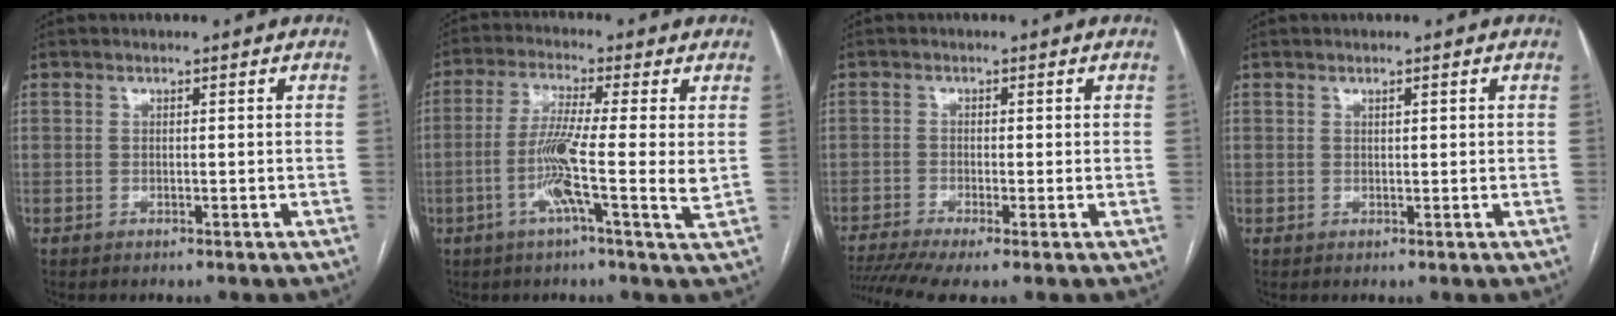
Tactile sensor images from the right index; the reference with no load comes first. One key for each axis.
{"total": 9.4, "fx": -1.1, "fy": -0.7, "fz": 9.3, "tx": -0.174, "ty": -0.008, "tz": -0.033}
{"total": 6.1, "fx": -4.0, "fy": 0.7, "fz": 4.6, "tx": -0.088, "ty": -0.006, "tz": -0.076}
{"total": 0.7, "fx": 0.4, "fy": 0.2, "fz": 0.6, "tx": -0.010, "ty": 0.000, "tz": 0.006}